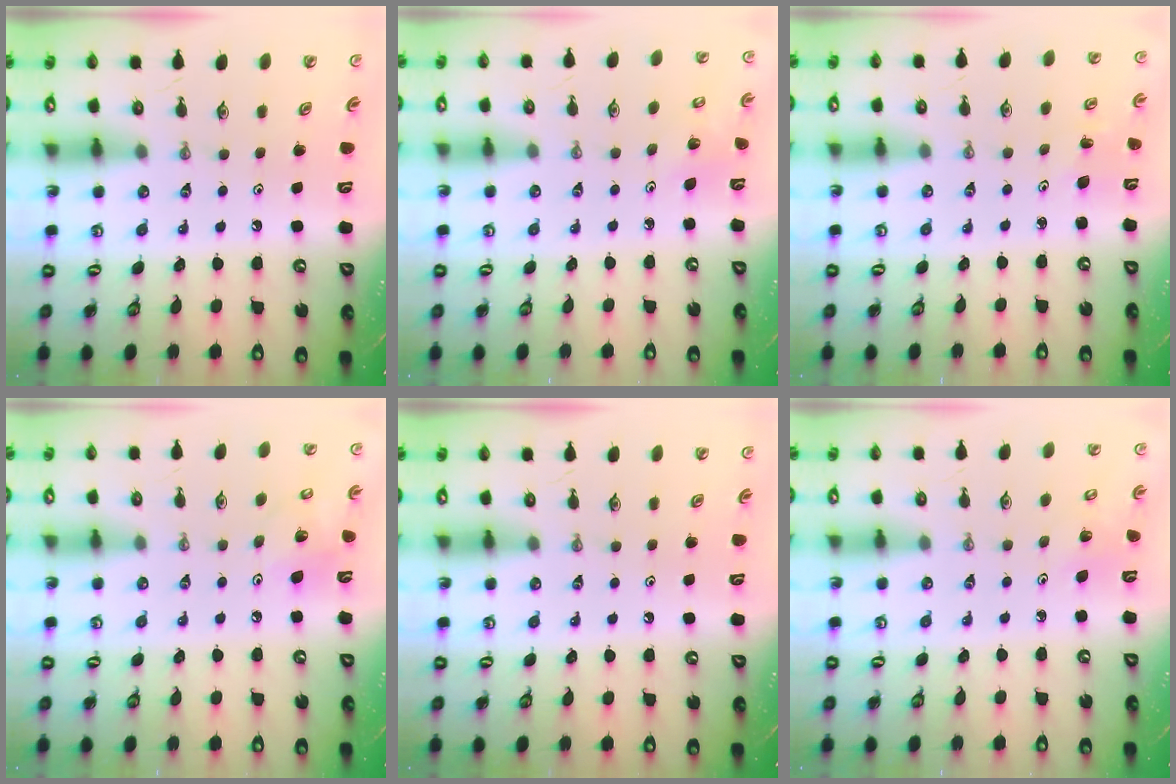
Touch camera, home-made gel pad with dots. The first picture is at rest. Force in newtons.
{"total": 2.2, "press": 2.2, "slide": 0.2}
{"total": 2.3, "press": 2.3, "slide": 0.3}
{"total": 9.1, "press": 8.7, "slide": 2.6}
{"total": 0.0}
{"total": 3.1, "press": 3.1, "slide": 0.3}